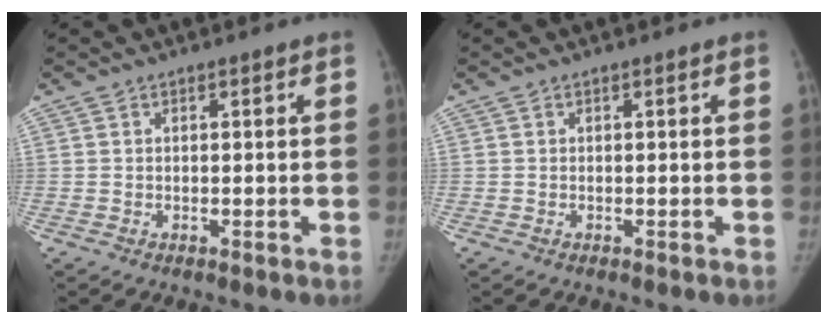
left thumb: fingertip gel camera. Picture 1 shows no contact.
{"total": 0.0}